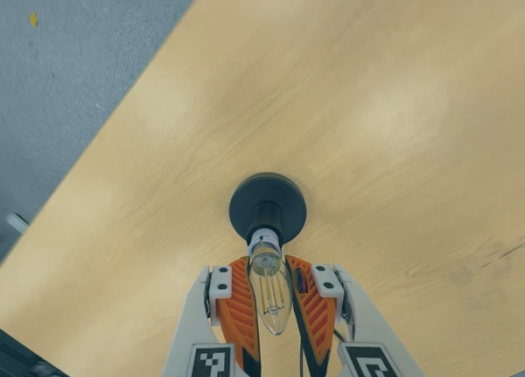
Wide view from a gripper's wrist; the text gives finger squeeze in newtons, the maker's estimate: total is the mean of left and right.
{"total": 20.5, "left": 20.5, "right": 20.5}